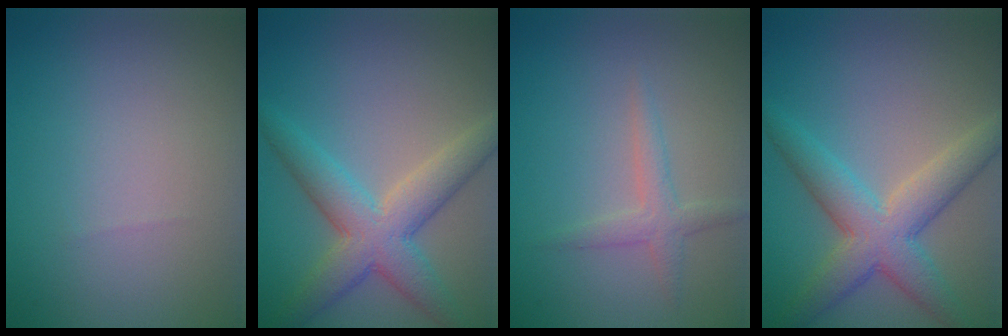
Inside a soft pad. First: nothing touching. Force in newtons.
{"total": 5.8, "press": 5.8, "slide": 0.0}
{"total": 1.9, "press": 1.9, "slide": 0.0}
{"total": 5.8, "press": 5.8, "slide": 0.0}